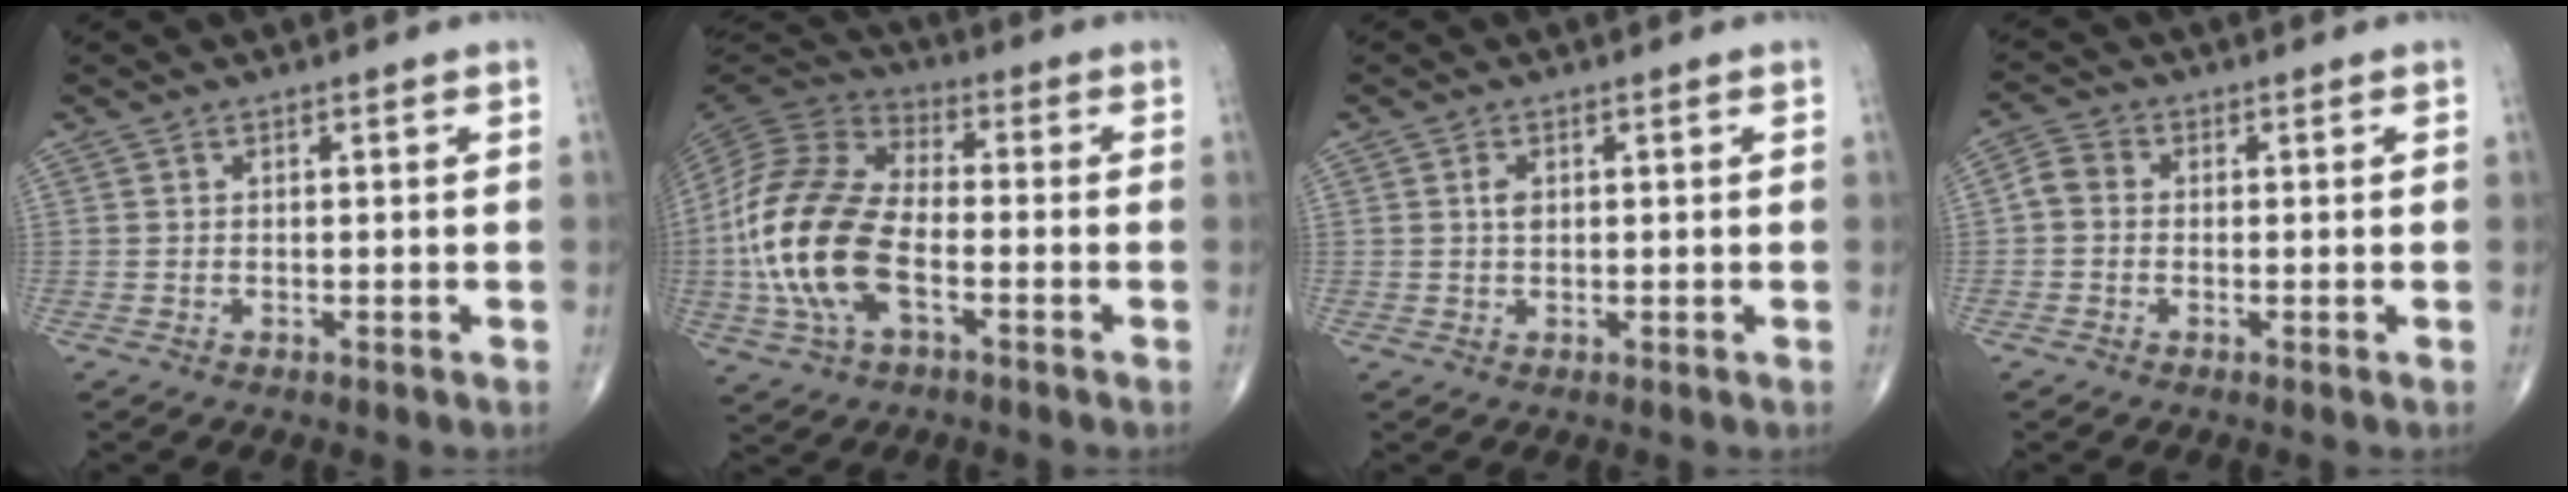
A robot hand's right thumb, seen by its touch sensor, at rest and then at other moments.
{"total": 19.5, "force": [-4.0, 10.5, 16.0], "torque": [-0.337, 0.021, -0.077]}
{"total": 1.7, "force": [0.4, 1.1, 1.3], "torque": [-0.022, 0.000, 0.006]}
{"total": 3.5, "force": [-0.3, 2.9, 2.0], "torque": [-0.034, 0.010, -0.016]}